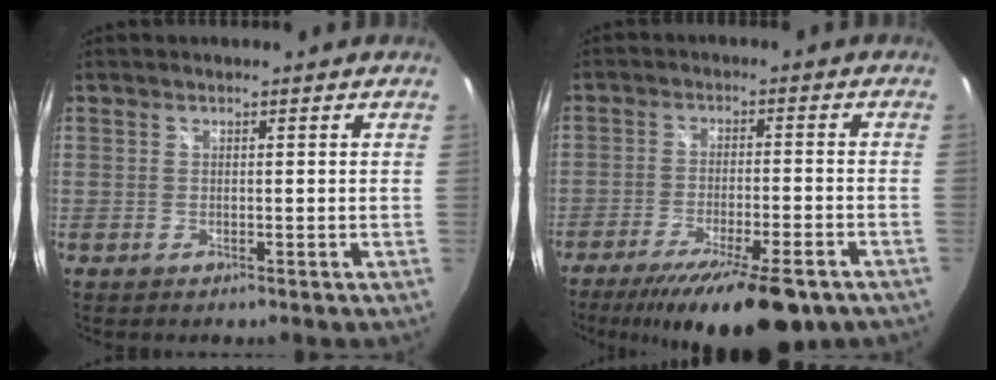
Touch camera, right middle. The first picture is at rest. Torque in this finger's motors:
{"motor_torque": [1.08, -1.06, 0.55, 0.13]}